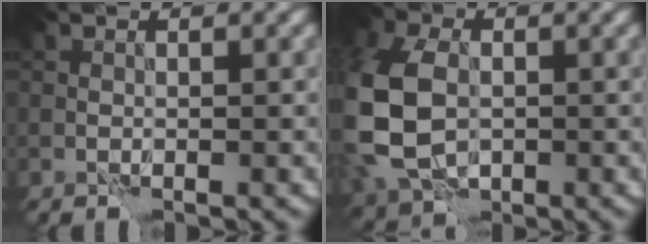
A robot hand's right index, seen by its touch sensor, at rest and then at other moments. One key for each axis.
{"total": 11.0, "fx": -1.1, "fy": 8.1, "fz": 7.4, "tx": -0.203, "ty": -0.027, "tz": -0.019}